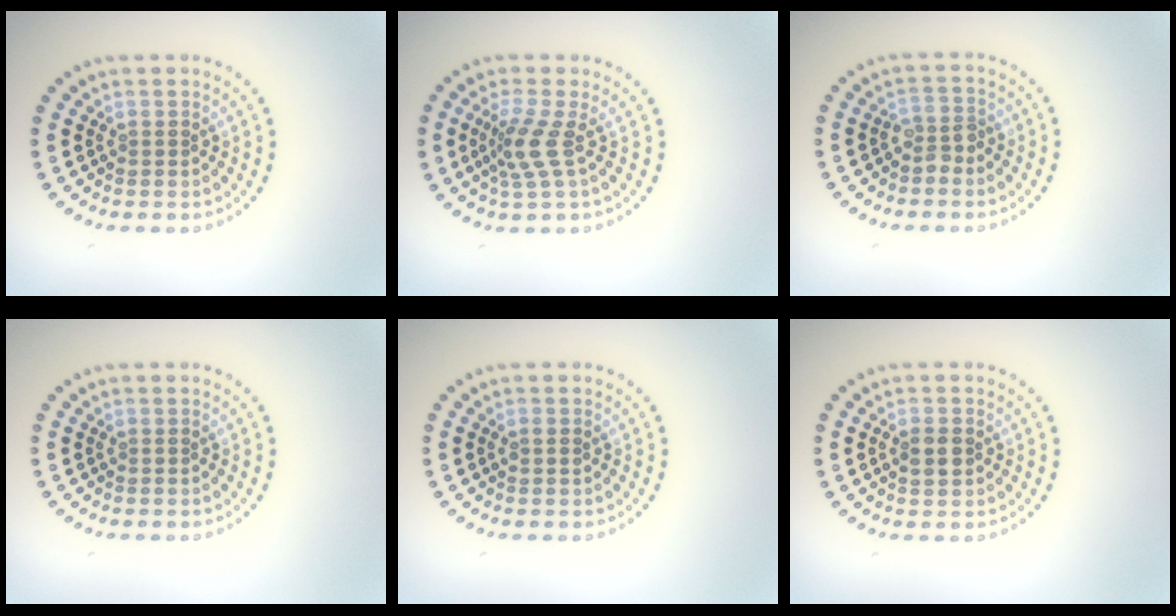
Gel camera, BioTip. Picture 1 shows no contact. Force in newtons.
{"total": 2.9, "press": 2.1, "slide": 2.0}
{"total": 1.8, "press": 1.6, "slide": 0.8}
{"total": 0.0}
{"total": 0.9, "press": 0.9, "slide": 0.1}
{"total": 1.8, "press": 1.8, "slide": 0.2}